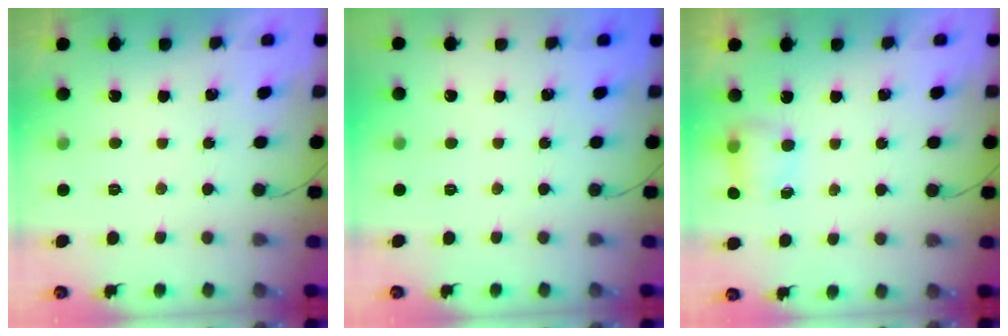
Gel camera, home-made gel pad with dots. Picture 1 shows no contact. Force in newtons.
{"total": 0.0}
{"total": 4.8, "press": 4.7, "slide": 0.8}